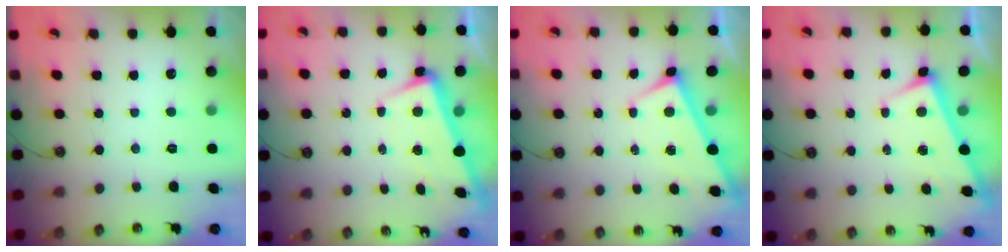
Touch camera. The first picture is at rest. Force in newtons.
{"total": 2.9, "press": 2.8, "slide": 1.0}
{"total": 1.4, "press": 1.3, "slide": 0.5}
{"total": 3.0, "press": 3.0, "slide": 0.1}